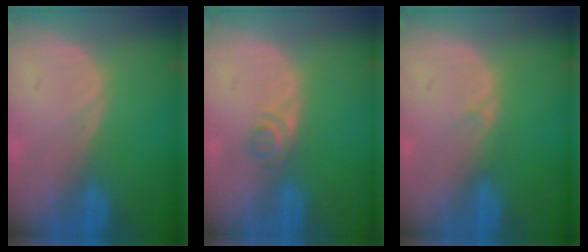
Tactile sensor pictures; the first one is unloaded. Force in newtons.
{"total": 1.9, "press": 1.7, "slide": 0.8}
{"total": 0.6, "press": 0.6, "slide": 0.1}